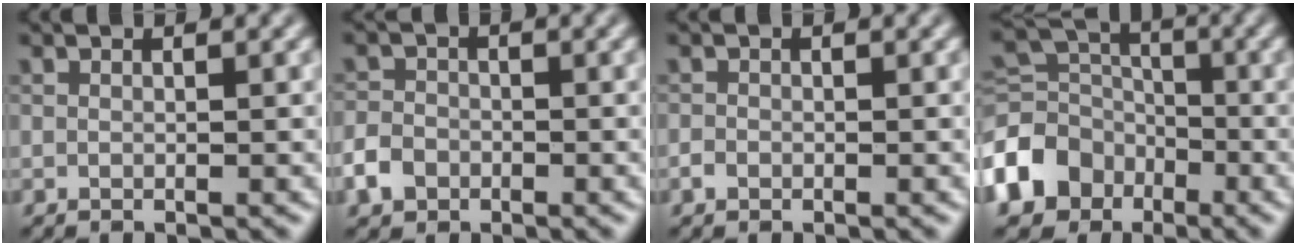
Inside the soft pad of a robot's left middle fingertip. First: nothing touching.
{"total": 2.6, "force": [-1.3, 2.1, 1.0], "torque": [-0.018, 0.000, -0.030]}
{"total": 0.7, "force": [-0.4, 0.6, 0.3], "torque": [-0.003, -0.002, -0.009]}
{"total": 8.0, "force": [-4.1, 6.1, 3.1], "torque": [-0.074, -0.003, -0.098]}